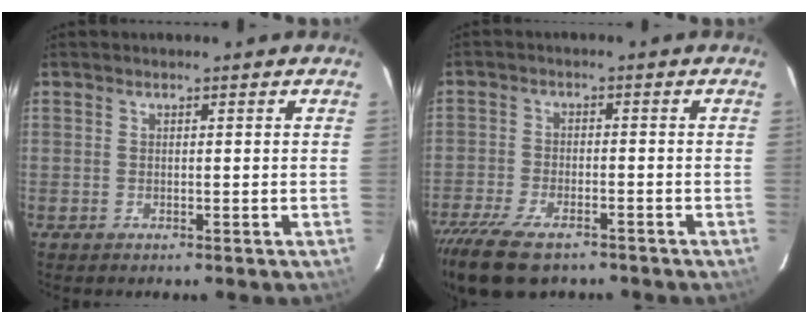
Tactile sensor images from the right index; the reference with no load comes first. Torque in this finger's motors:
{"motor_torque": [1.28, -0.86, 0.42, 0.08]}